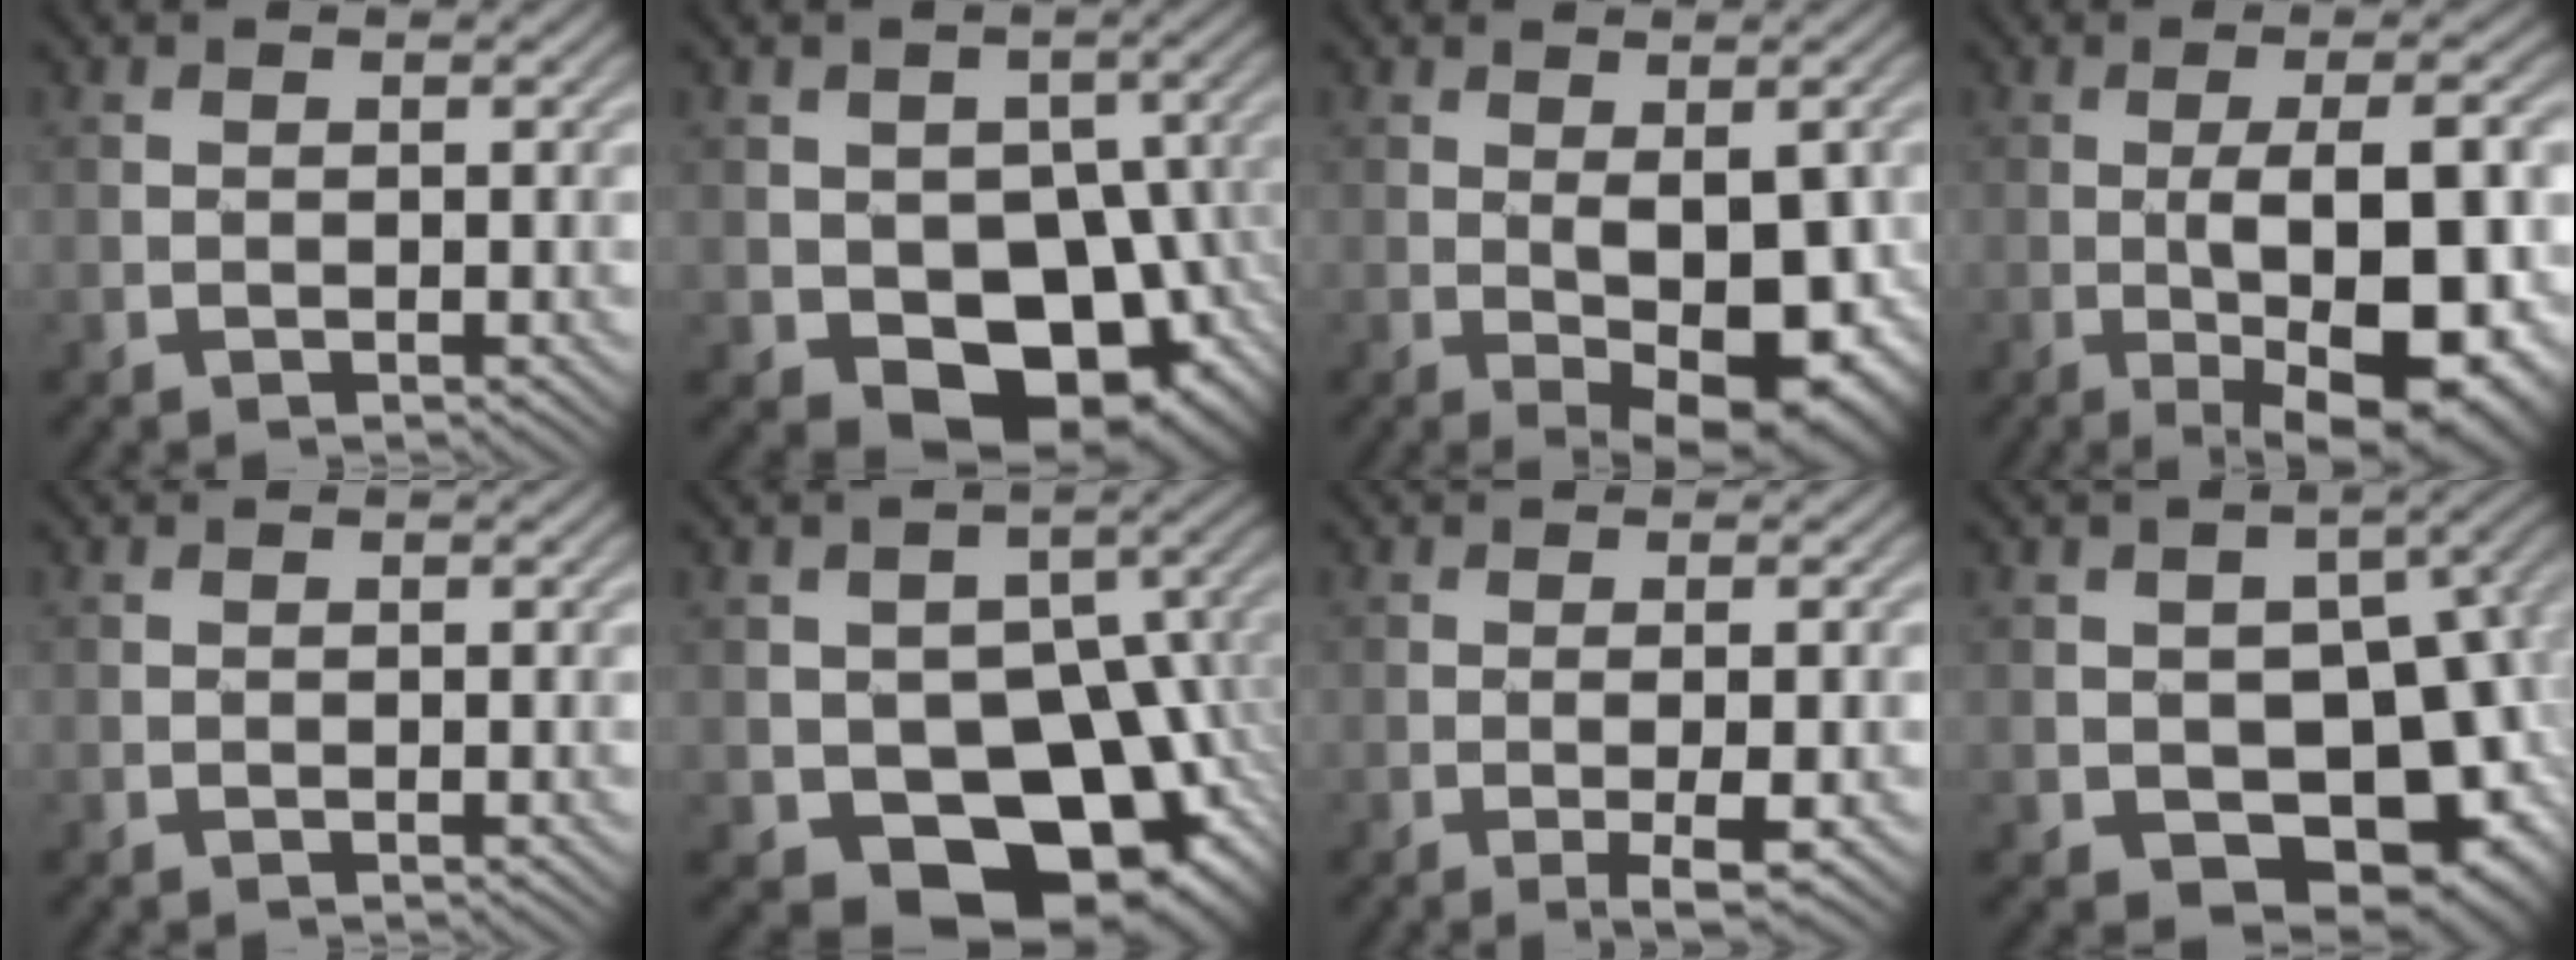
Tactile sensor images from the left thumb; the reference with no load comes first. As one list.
[{"total": 13.1, "force": [-3.7, 9.1, 8.7], "torque": [-0.112, -0.012, -0.043]}, {"total": 9.6, "force": [-1.8, 4.2, 8.5], "torque": [-0.118, -0.013, -0.012]}, {"total": 14.8, "force": [-3.2, 5.3, 13.5], "torque": [-0.171, 0.003, -0.046]}, {"total": 0.0}, {"total": 17.3, "force": [-6.7, 12.0, 10.6], "torque": [-0.147, -0.007, -0.093]}, {"total": 3.2, "force": [-0.7, 0.3, 3.1], "torque": [-0.057, 0.000, -0.009]}, {"total": 14.9, "force": [-4.2, 10.3, 9.9], "torque": [-0.118, 0.010, -0.051]}]